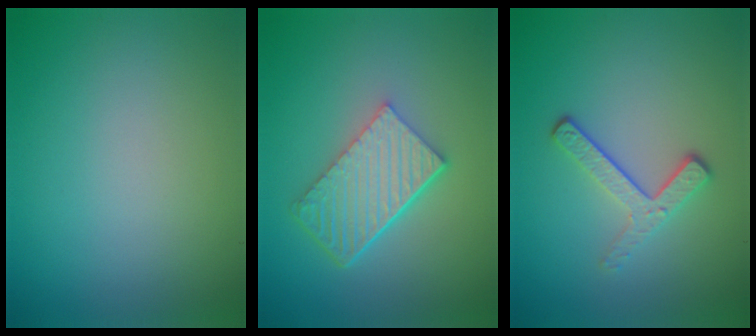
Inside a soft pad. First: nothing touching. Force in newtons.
{"total": 6.1, "press": 4.1, "slide": 4.4}
{"total": 3.0, "press": 2.2, "slide": 2.1}